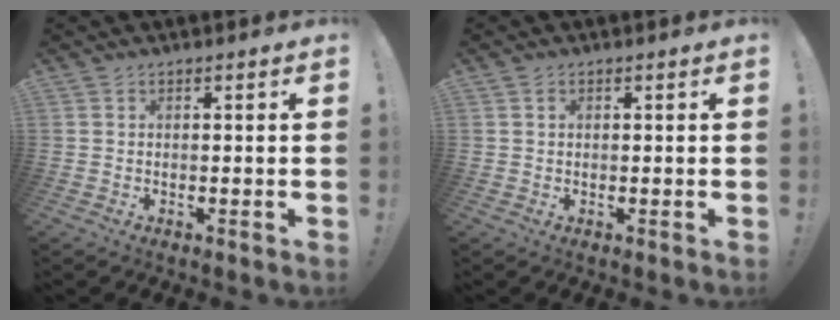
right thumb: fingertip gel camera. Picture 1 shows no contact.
{"total": 0.7, "force": [0.3, 0.6, 0.2], "torque": [-0.012, 0.004, 0.007]}